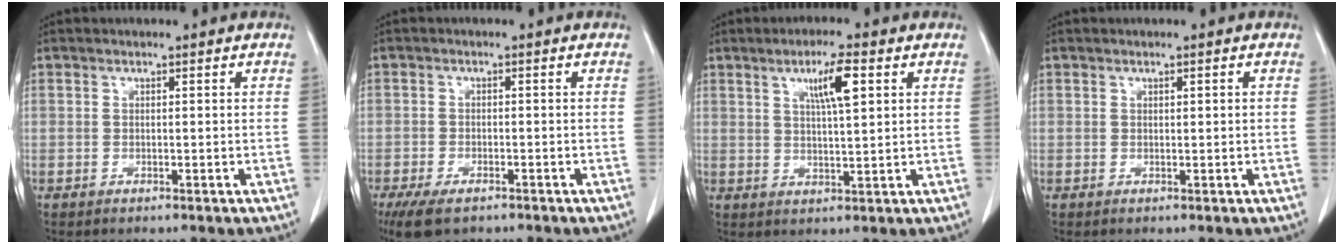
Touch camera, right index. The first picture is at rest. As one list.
[{"total": 6.0, "force": [-4.2, 2.4, 3.4], "torque": [-0.061, -0.010, -0.069]}, {"total": 6.0, "force": [2.5, 0.5, 5.4], "torque": [-0.094, 0.002, 0.043]}, {"total": 0.6, "force": [0.2, 0.1, 0.5], "torque": [-0.009, 0.000, 0.003]}]